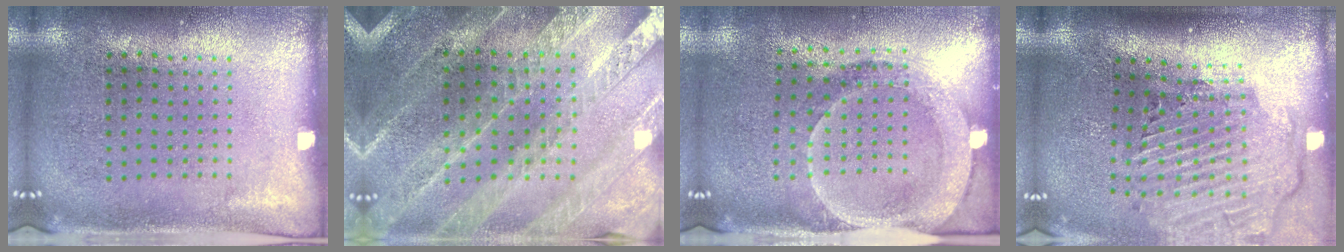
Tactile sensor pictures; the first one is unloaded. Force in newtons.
{"total": 2.4, "press": 2.4, "slide": 0.3}
{"total": 1.8, "press": 1.6, "slide": 0.8}
{"total": 2.9, "press": 2.2, "slide": 1.8}